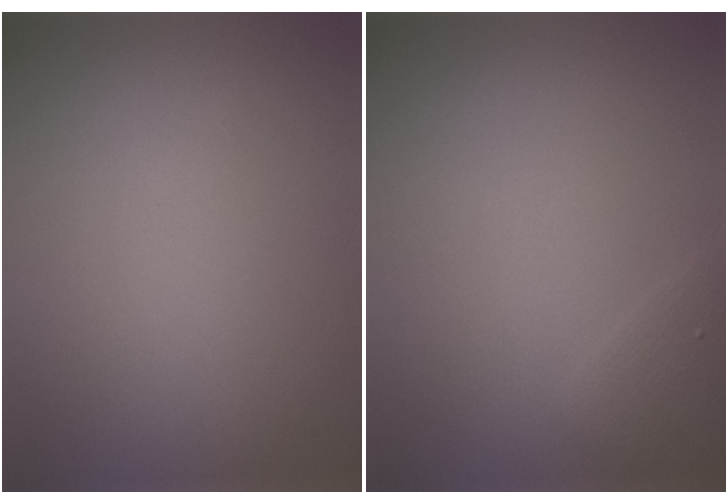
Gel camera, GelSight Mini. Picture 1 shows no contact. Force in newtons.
{"total": 1.4, "press": 1.4, "slide": 0.1}